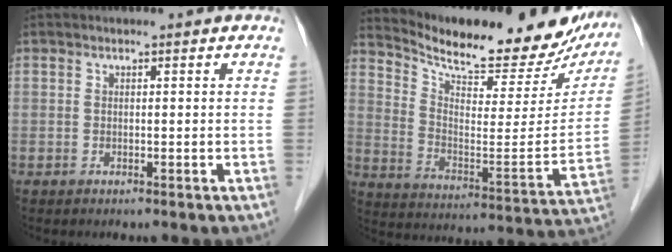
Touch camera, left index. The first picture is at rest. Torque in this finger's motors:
{"motor_torque": [0.23, -0.24, 0.17, 0.06]}